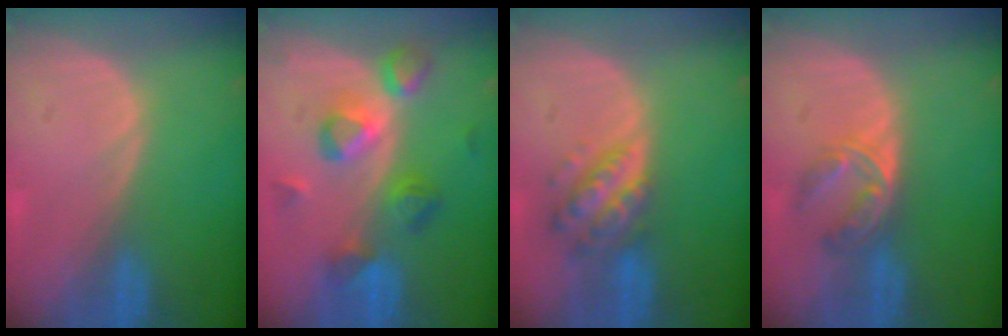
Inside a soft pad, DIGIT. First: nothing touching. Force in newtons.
{"total": 7.4, "press": 7.4, "slide": 0.8}
{"total": 6.3, "press": 5.7, "slide": 2.6}
{"total": 5.8, "press": 4.7, "slide": 3.5}